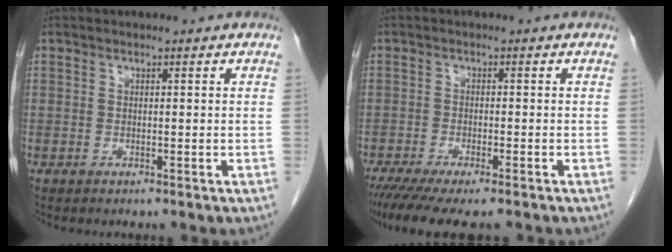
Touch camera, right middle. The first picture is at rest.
{"total": 10.0, "force": [-8.1, 1.6, 5.6], "torque": [-0.083, -0.018, -0.124]}